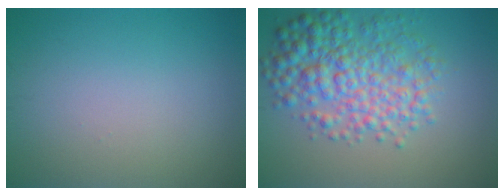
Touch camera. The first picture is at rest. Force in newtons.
{"total": 6.7, "press": 6.7, "slide": 0.1}